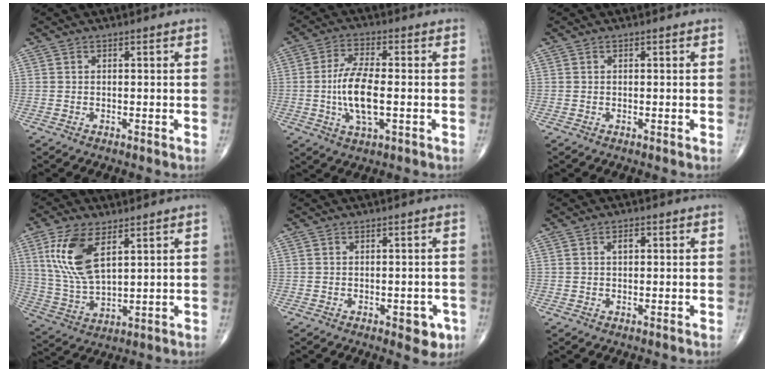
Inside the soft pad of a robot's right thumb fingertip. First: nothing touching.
{"total": 9.9, "force": [-1.2, 3.6, 9.1], "torque": [-0.185, 0.004, -0.024]}
{"total": 0.0}
{"total": 13.0, "force": [5.4, 6.0, 10.2], "torque": [-0.208, -0.018, 0.115]}
{"total": 4.2, "force": [-1.8, 2.2, 3.1], "torque": [-0.011, 0.004, -0.020]}
{"total": 1.6, "force": [0.3, 0.9, 1.3], "torque": [-0.017, 0.004, 0.004]}